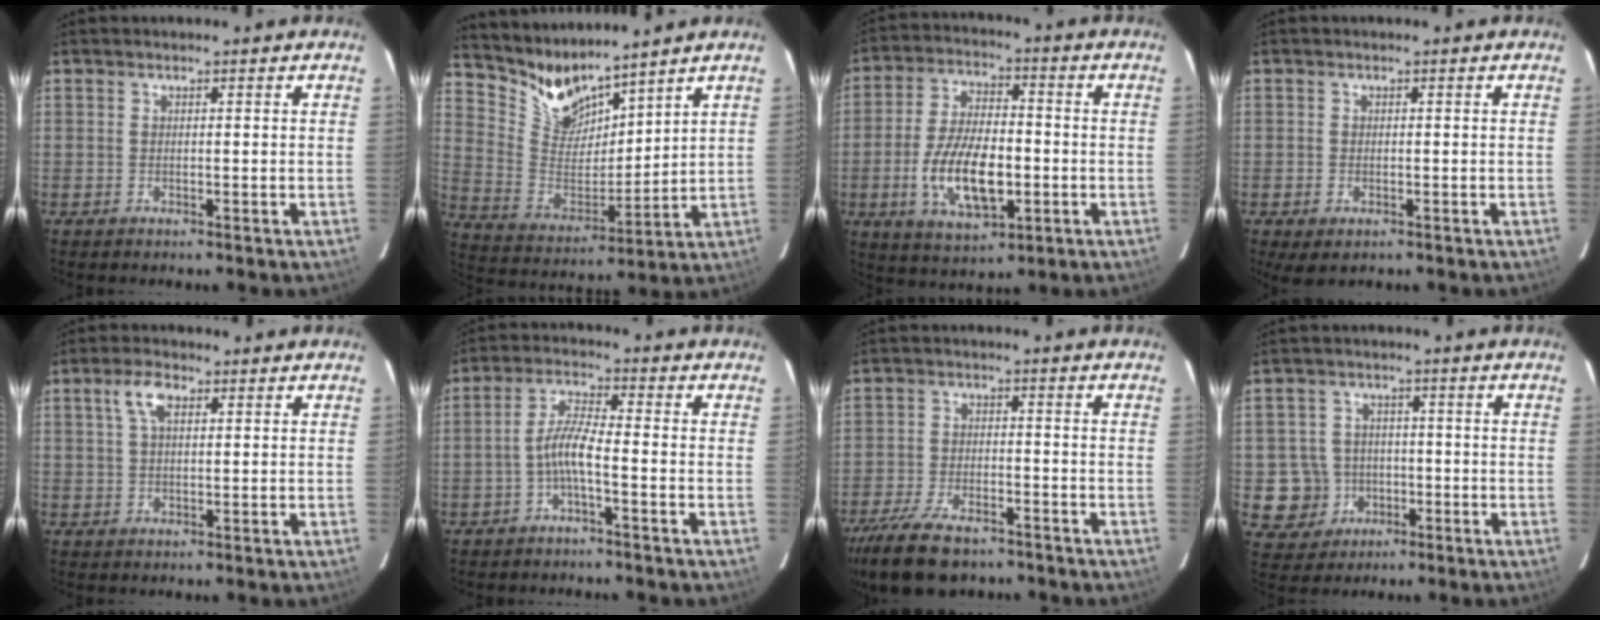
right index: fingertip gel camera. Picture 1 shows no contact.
{"total": 10.1, "force": [9.1, 2.9, 3.1], "torque": [-0.074, -0.016, 0.191]}
{"total": 14.3, "force": [-3.4, 6.6, 12.2], "torque": [-0.244, -0.003, -0.054]}
{"total": 2.8, "force": [-1.3, 1.7, 1.8], "torque": [-0.032, -0.009, -0.018]}
{"total": 4.3, "force": [1.7, 2.0, 3.4], "torque": [-0.066, 0.012, 0.032]}
{"total": 4.7, "force": [-2.1, 0.4, 4.1], "torque": [-0.093, 0.013, -0.041]}
{"total": 14.1, "force": [-10.6, 5.8, 7.3], "torque": [-0.177, -0.027, -0.185]}
{"total": 7.6, "force": [-1.9, 7.3, 0.9], "torque": [-0.043, 0.026, -0.018]}